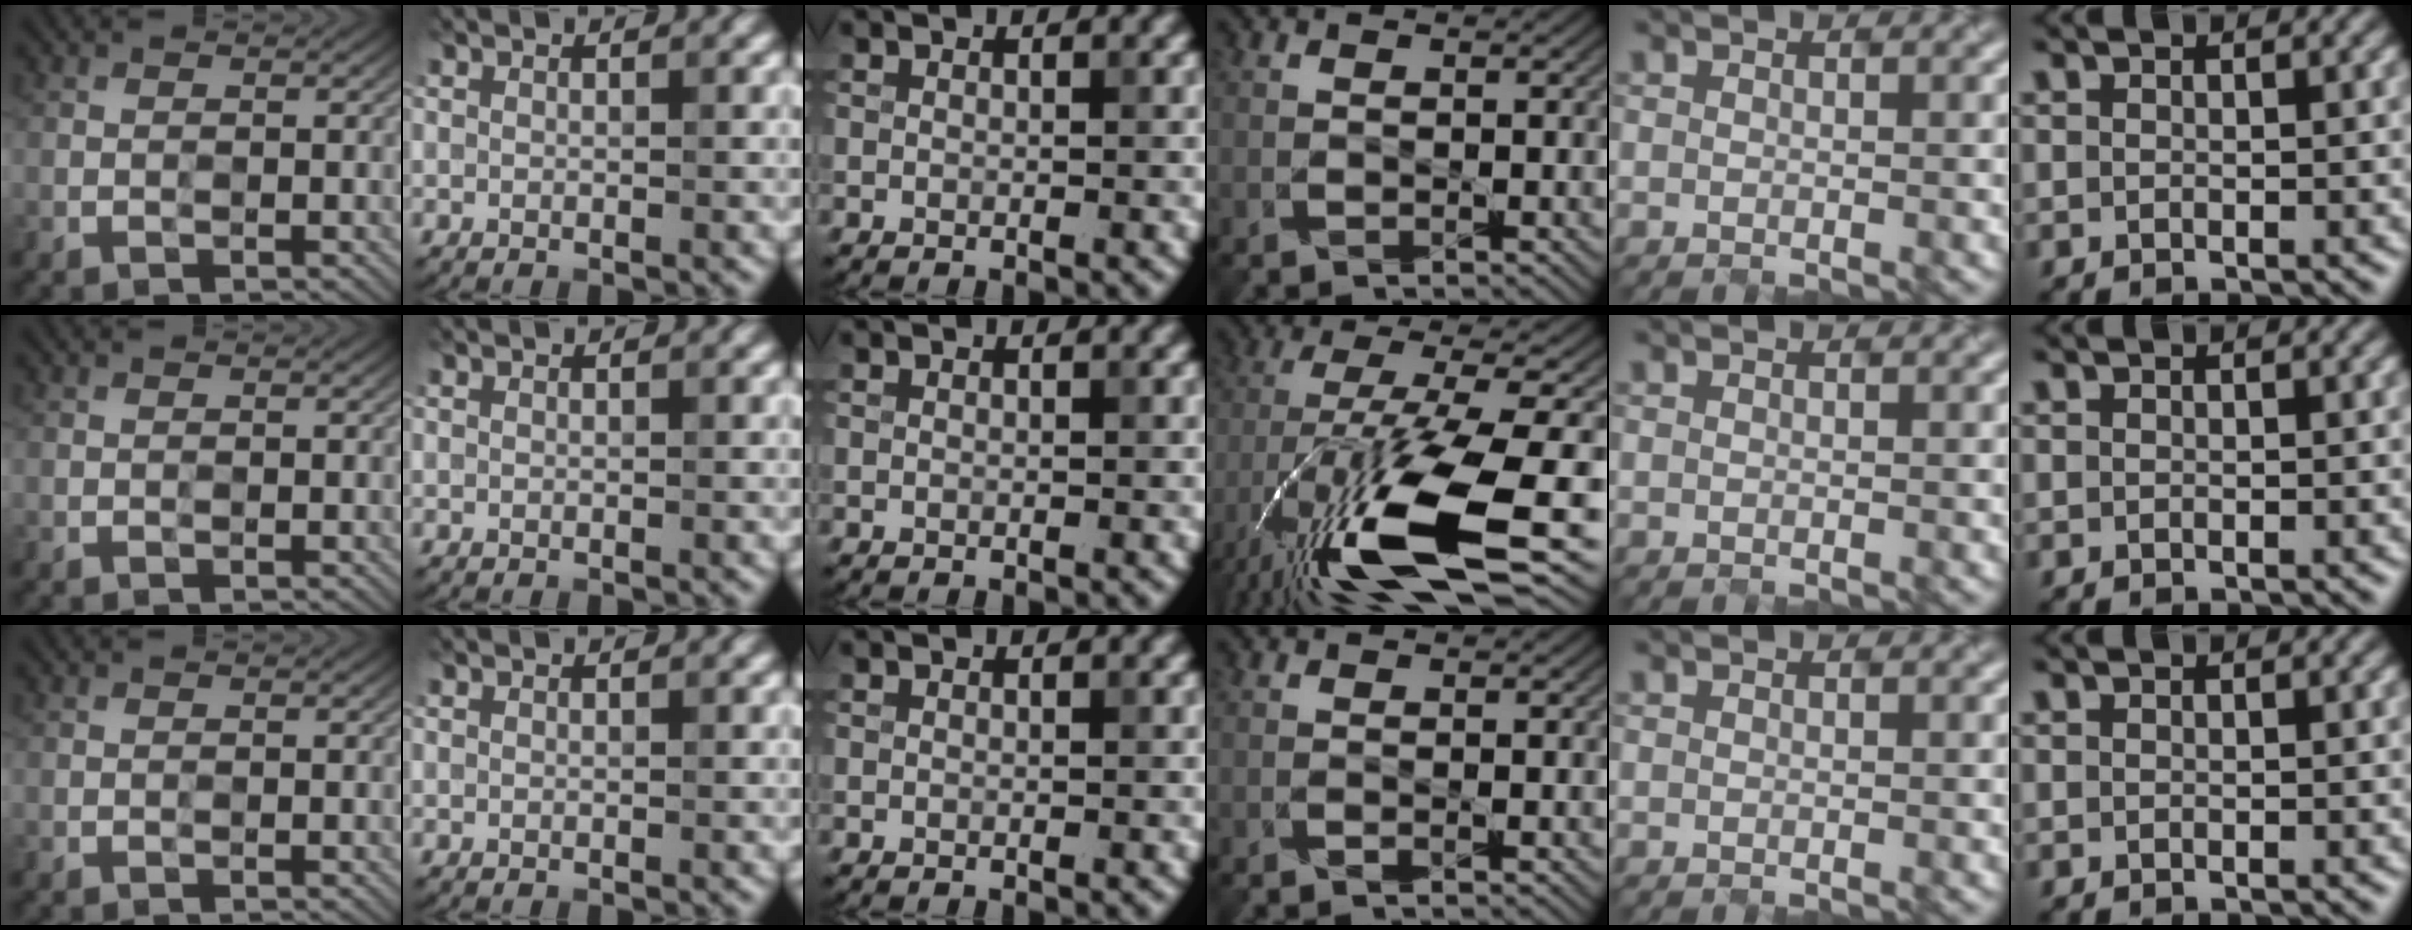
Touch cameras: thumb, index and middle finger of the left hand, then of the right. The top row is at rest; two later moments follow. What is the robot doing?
{"motion": "open", "object": "sandwich press"}